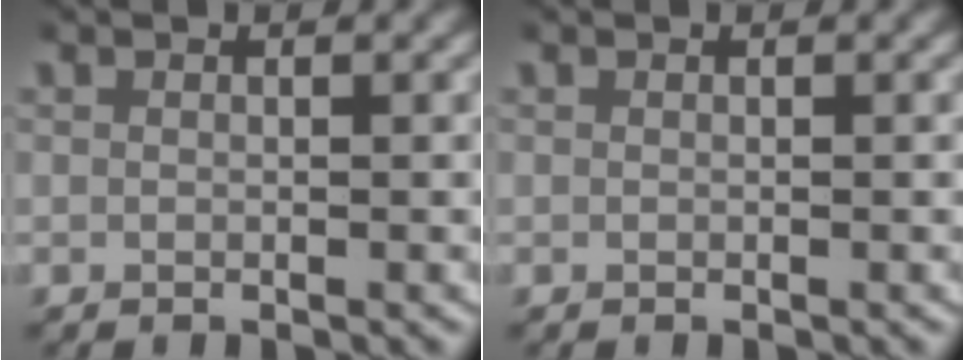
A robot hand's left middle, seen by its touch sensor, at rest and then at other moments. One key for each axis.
{"total": 0.0}